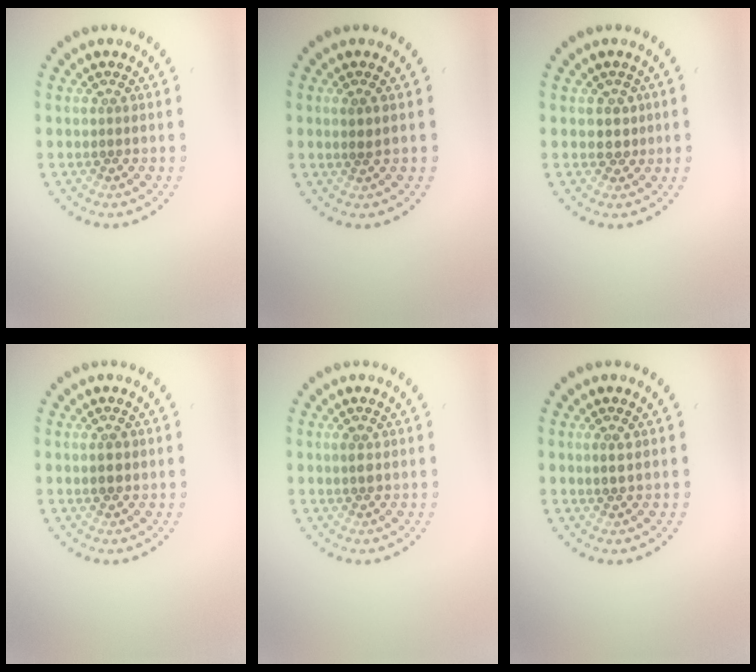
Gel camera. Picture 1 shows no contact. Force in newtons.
{"total": 0.9, "press": 0.6, "slide": 0.6}
{"total": 1.5, "press": 1.3, "slide": 0.7}
{"total": 1.7, "press": 1.7, "slide": 0.1}
{"total": 0.9, "press": 0.9, "slide": 0.3}
{"total": 1.0, "press": 0.9, "slide": 0.2}